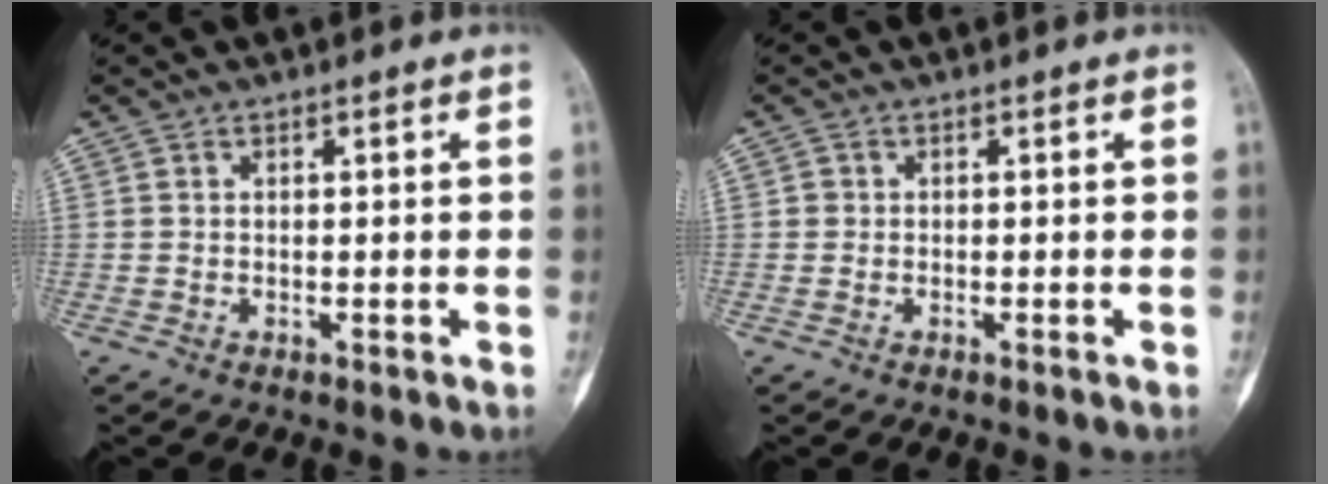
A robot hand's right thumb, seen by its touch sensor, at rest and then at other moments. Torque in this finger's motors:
{"motor_torque": [-0.31, 0.63, 0.18, -0.06, -0.06]}